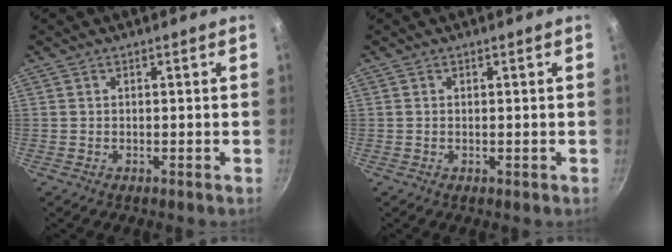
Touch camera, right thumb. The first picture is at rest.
{"total": 0.0}